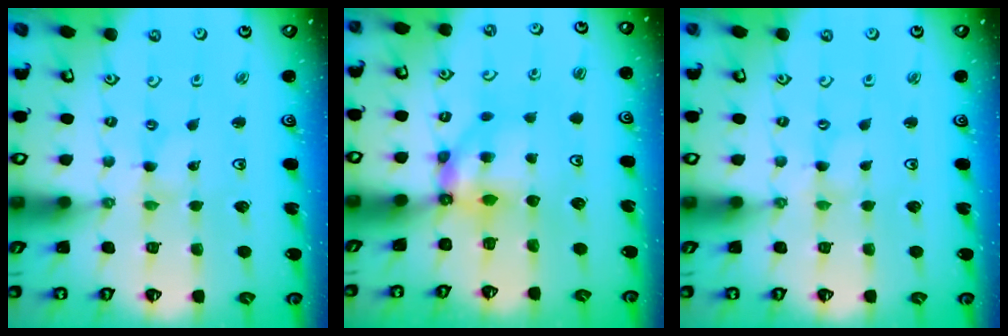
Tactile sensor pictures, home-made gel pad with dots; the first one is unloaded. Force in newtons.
{"total": 6.6, "press": 6.6, "slide": 0.4}
{"total": 0.0}